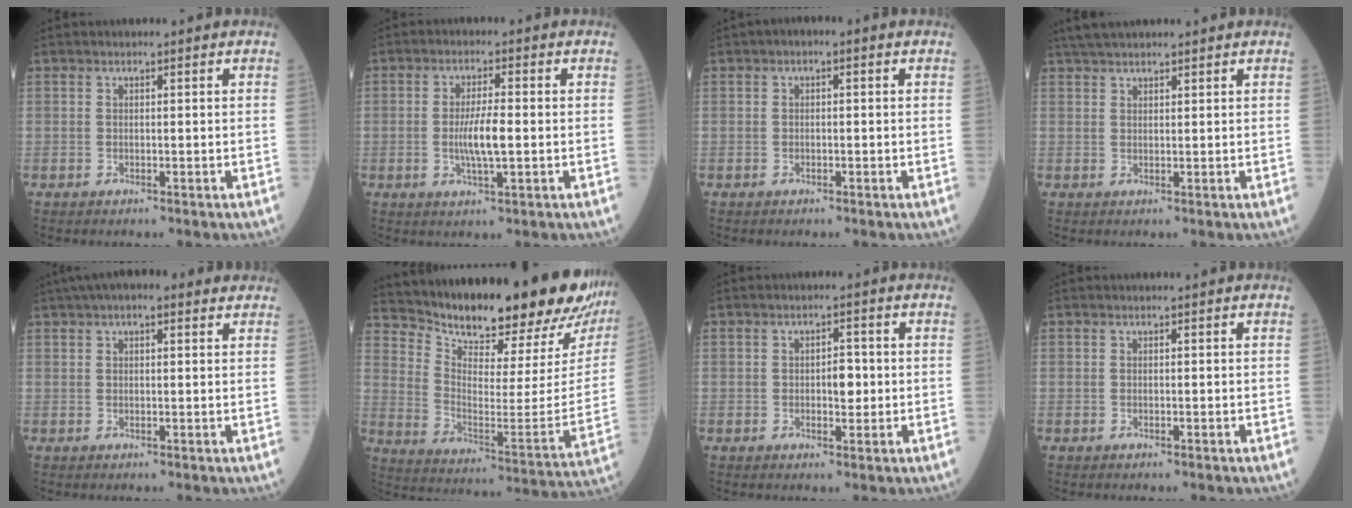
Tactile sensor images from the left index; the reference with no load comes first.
{"total": 5.3, "force": [-0.8, 0.8, 5.2], "torque": [-0.105, -0.008, -0.016]}
{"total": 1.0, "force": [-0.1, 0.5, 0.9], "torque": [-0.007, 0.002, -0.009]}
{"total": 5.0, "force": [4.4, 0.9, 2.2], "torque": [-0.035, 0.032, 0.076]}
{"total": 7.5, "force": [5.1, 2.3, 5.0], "torque": [-0.075, 0.040, 0.074]}
{"total": 25.2, "force": [23.0, 2.9, 10.0], "torque": [-0.174, -0.109, 0.313]}
{"total": 2.9, "force": [-0.4, 1.4, 2.5], "torque": [-0.033, 0.002, -0.007]}
{"total": 0.0}